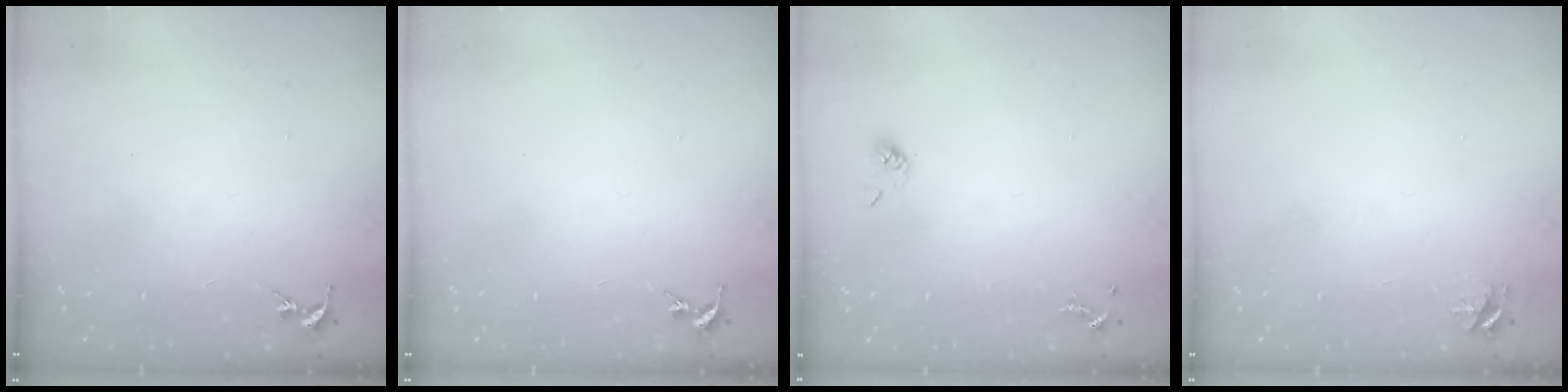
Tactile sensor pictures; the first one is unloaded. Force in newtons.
{"total": 0.0}
{"total": 4.2, "press": 4.0, "slide": 1.1}
{"total": 4.2, "press": 4.1, "slide": 0.5}